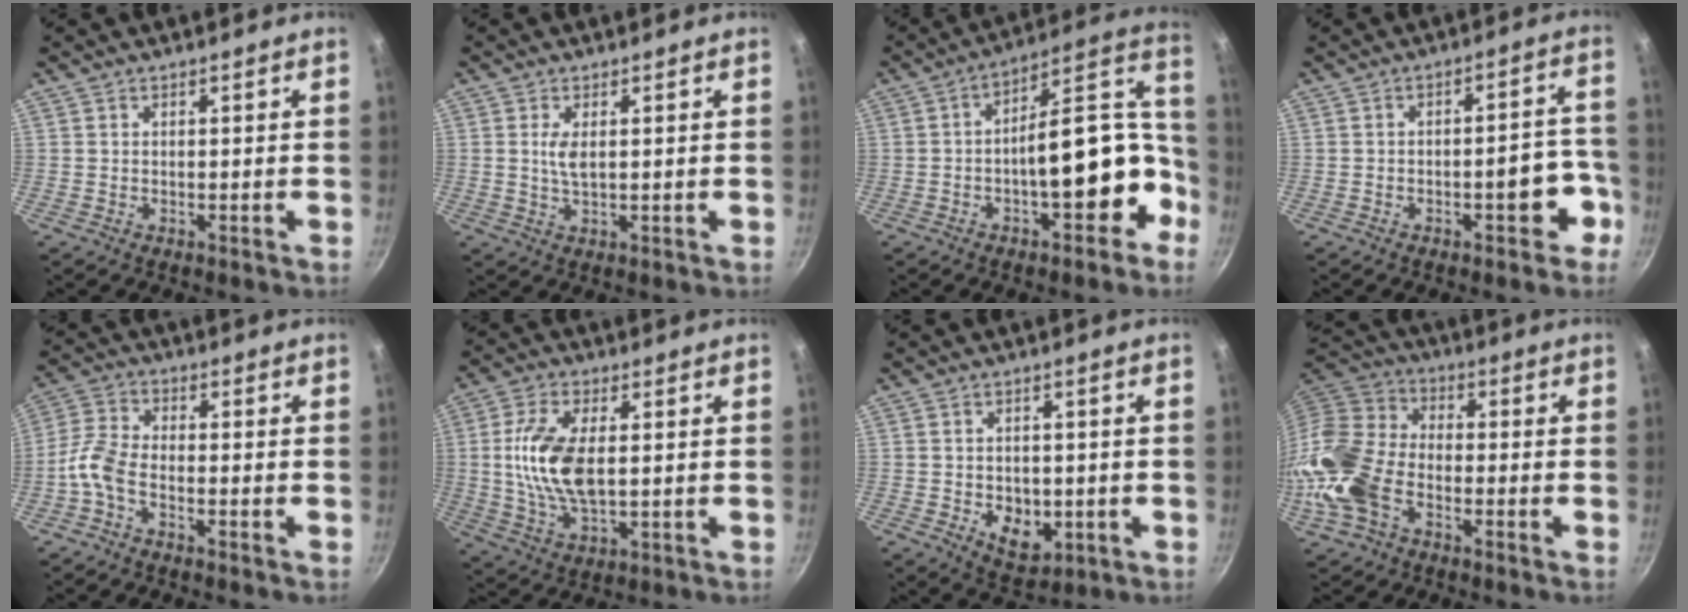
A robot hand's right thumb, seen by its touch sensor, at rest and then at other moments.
{"total": 3.0, "force": [0.6, 1.3, 2.7], "torque": [-0.050, -0.005, 0.014]}
{"total": 17.9, "force": [-4.9, 8.8, 14.8], "torque": [-0.138, 0.087, -0.068]}
{"total": 7.5, "force": [-3.4, 3.5, 5.7], "torque": [-0.030, 0.047, -0.037]}
{"total": 5.4, "force": [-2.9, 2.5, 3.9], "torque": [-0.094, 0.027, -0.074]}
{"total": 12.4, "force": [1.0, 6.2, 10.8], "torque": [-0.209, 0.000, 0.018]}
{"total": 7.5, "force": [-1.8, 5.3, 4.9], "torque": [-0.046, -0.004, -0.014]}
{"total": 14.6, "force": [-5.6, 9.4, 9.7], "torque": [-0.181, 0.039, -0.132]}